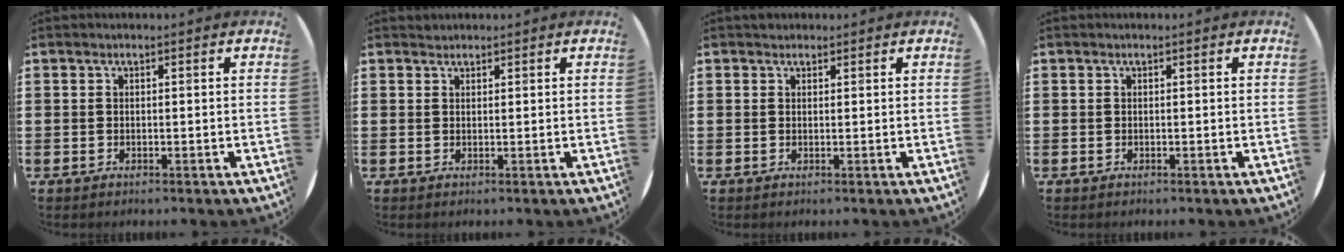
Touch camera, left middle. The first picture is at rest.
{"total": 0.7, "force": [0.7, 0.2, -0.1], "torque": [0.003, 0.003, 0.013]}
{"total": 0.8, "force": [0.7, 0.4, -0.1], "torque": [0.003, 0.004, 0.013]}
{"total": 0.0}